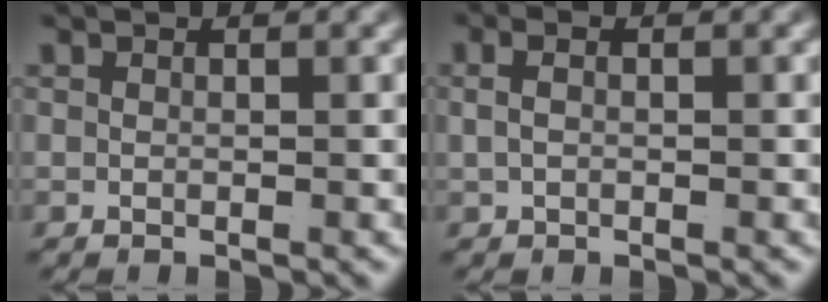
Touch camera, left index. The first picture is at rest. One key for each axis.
{"total": 1.2, "fx": -0.1, "fy": 0.3, "fz": 1.1, "tx": -0.024, "ty": -0.002, "tz": 0.003}